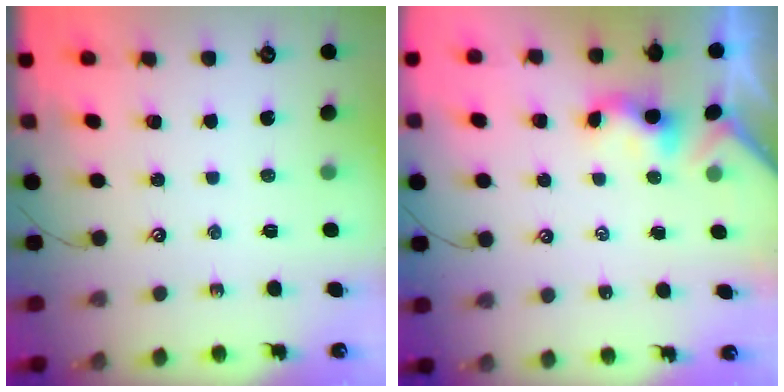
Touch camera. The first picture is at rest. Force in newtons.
{"total": 1.1, "press": 1.0, "slide": 0.4}